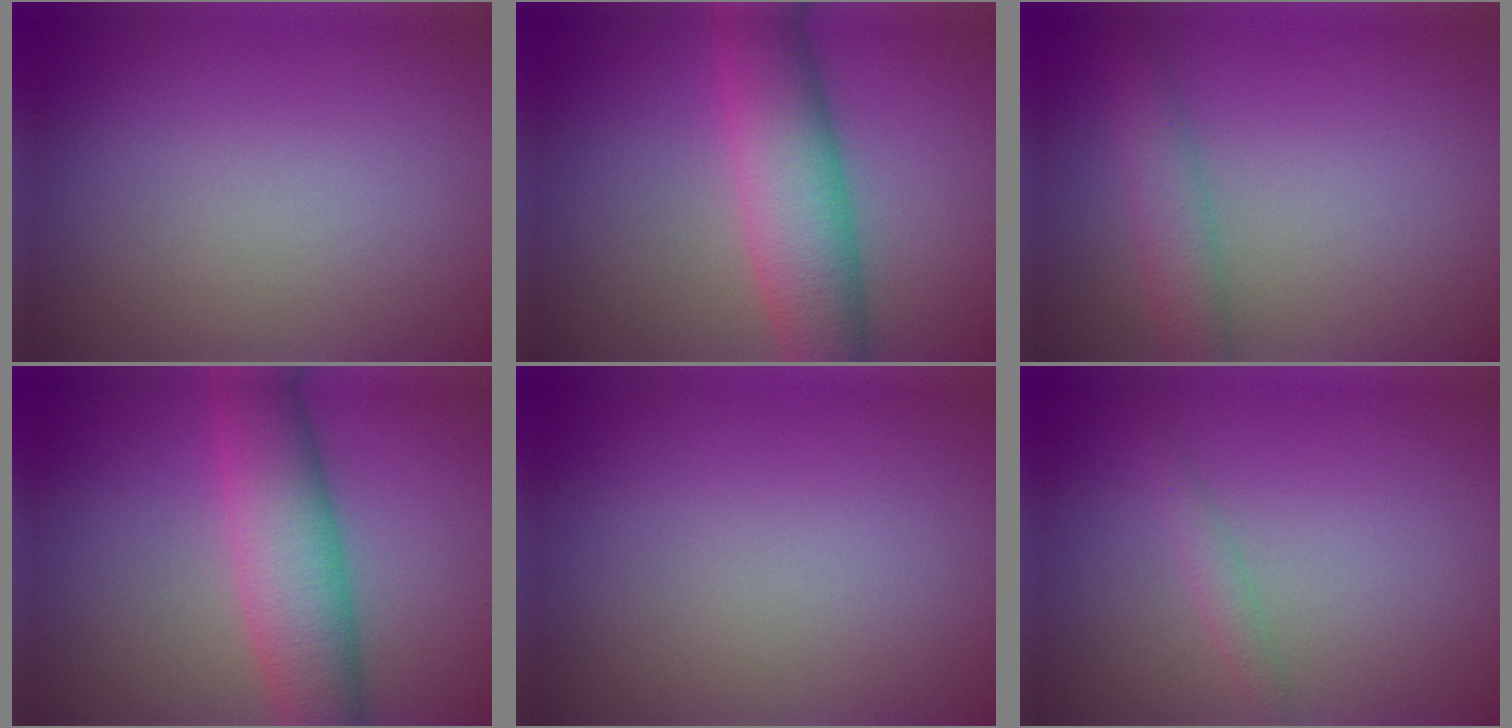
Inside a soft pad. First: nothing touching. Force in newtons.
{"total": 7.5, "press": 7.5, "slide": 0.1}
{"total": 2.9, "press": 2.9, "slide": 0.1}
{"total": 7.5, "press": 7.5, "slide": 0.1}
{"total": 0.0}
{"total": 1.2, "press": 1.2, "slide": 0.1}